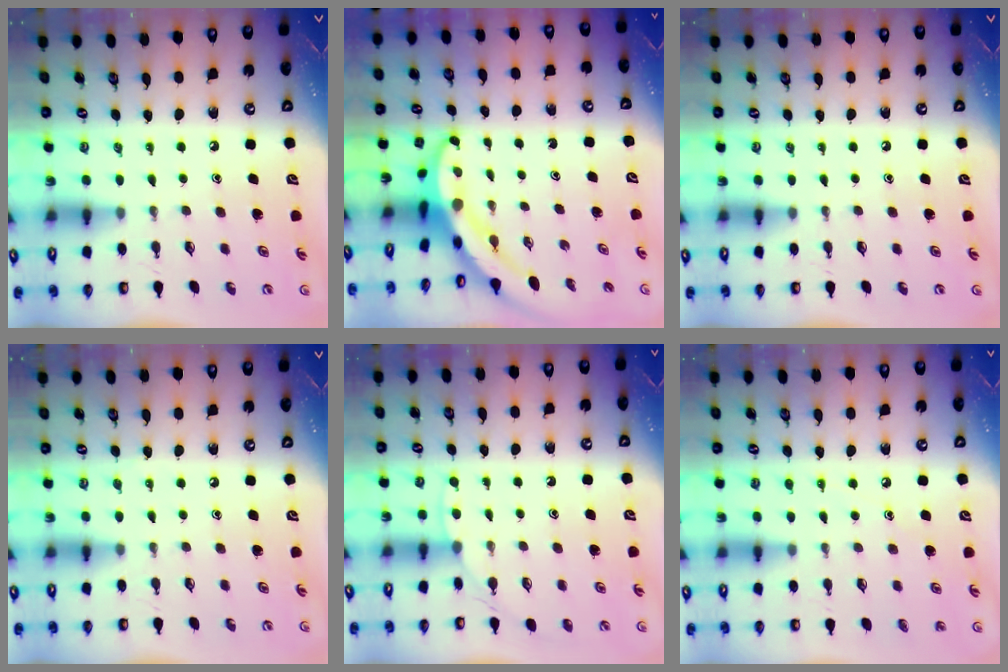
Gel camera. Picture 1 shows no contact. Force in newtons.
{"total": 4.5, "press": 4.5, "slide": 0.5}
{"total": 0.0}
{"total": 3.0, "press": 2.9, "slide": 0.3}
{"total": 4.8, "press": 4.7, "slide": 0.5}
{"total": 5.8, "press": 5.7, "slide": 0.8}